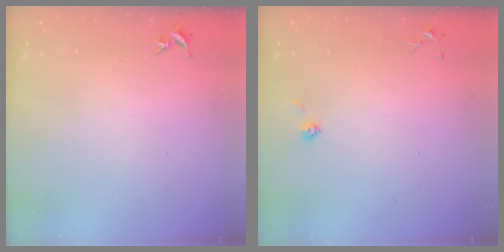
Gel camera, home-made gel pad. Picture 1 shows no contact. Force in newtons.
{"total": 3.9, "press": 3.8, "slide": 0.9}